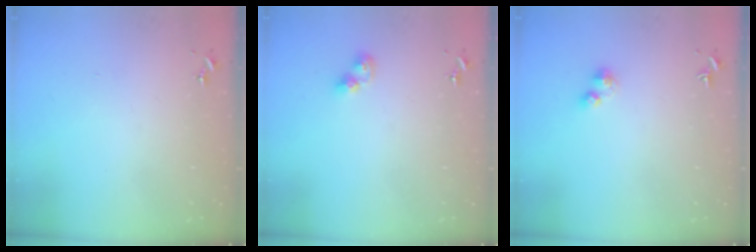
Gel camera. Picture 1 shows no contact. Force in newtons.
{"total": 6.0, "press": 6.0, "slide": 0.4}
{"total": 4.0, "press": 3.9, "slide": 0.6}